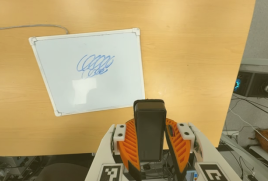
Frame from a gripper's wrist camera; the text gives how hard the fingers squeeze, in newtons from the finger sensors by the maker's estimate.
{"total": 8.6, "left": 6.9, "right": 10.4}